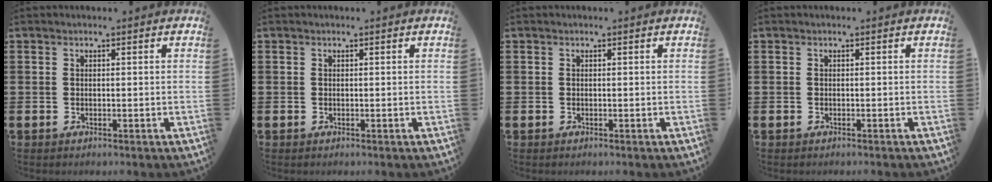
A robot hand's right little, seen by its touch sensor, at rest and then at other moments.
{"total": 0.0}
{"total": 0.0}
{"total": 0.0}